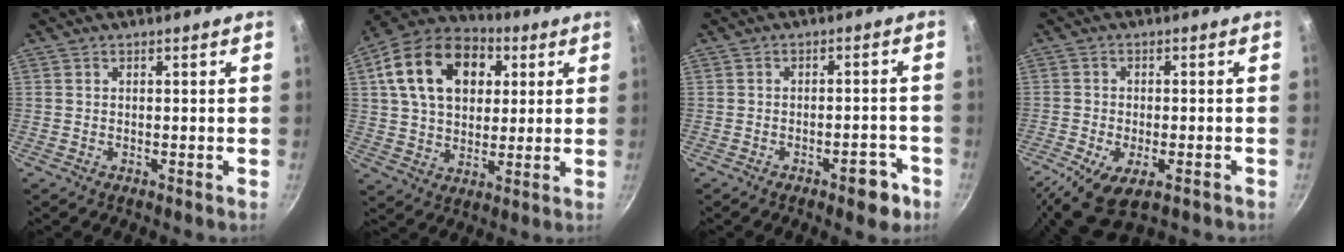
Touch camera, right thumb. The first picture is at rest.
{"total": 20.3, "force": [6.1, 13.9, 13.4], "torque": [-0.211, 0.009, 0.093]}
{"total": 5.8, "force": [-3.2, 2.5, 4.1], "torque": [-0.031, 0.029, -0.034]}
{"total": 11.5, "force": [-5.6, 5.3, 8.5], "torque": [-0.161, -0.017, -0.094]}